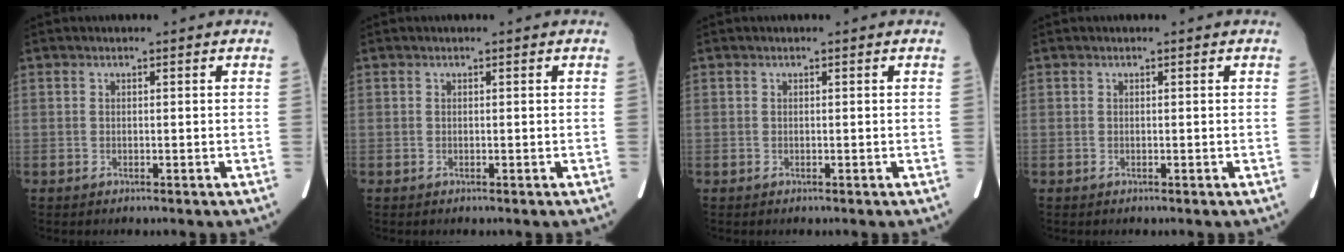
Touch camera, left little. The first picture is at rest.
{"total": 0.0}
{"total": 0.0}
{"total": 0.0}